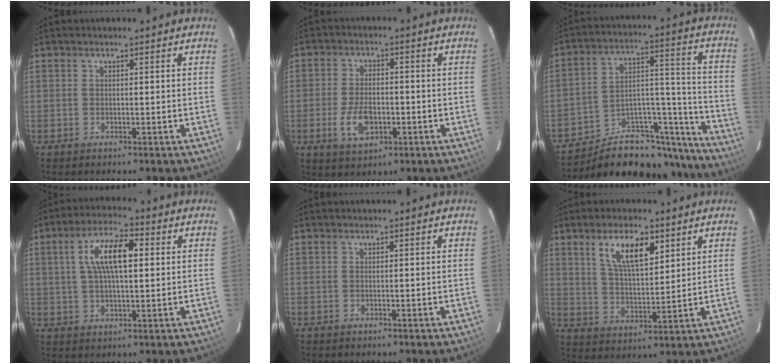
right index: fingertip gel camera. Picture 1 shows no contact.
{"total": 7.6, "force": [-2.5, 4.2, 5.8], "torque": [-0.121, -0.003, -0.039]}
{"total": 23.4, "force": [-20.5, 8.7, 7.4], "torque": [-0.090, 0.079, -0.284]}
{"total": 9.9, "force": [2.3, 3.4, 9.0], "torque": [-0.165, 0.018, 0.041]}
{"total": 0.0}
{"total": 9.9, "force": [5.3, 3.9, 7.4], "torque": [-0.131, 0.009, 0.101]}